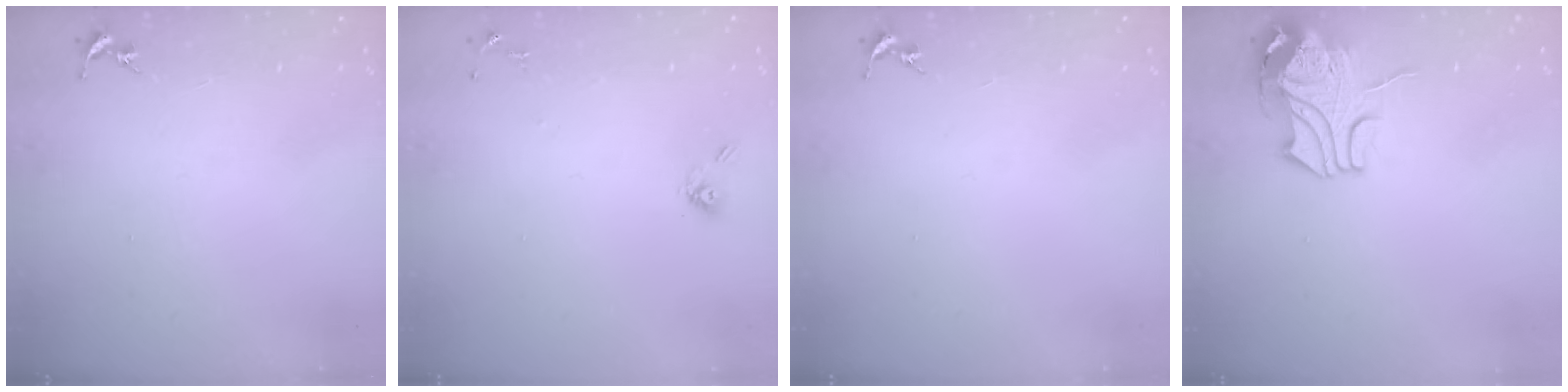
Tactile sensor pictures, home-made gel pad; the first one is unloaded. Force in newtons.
{"total": 6.5, "press": 6.4, "slide": 1.5}
{"total": 0.0}
{"total": 10.5, "press": 10.4, "slide": 1.1}